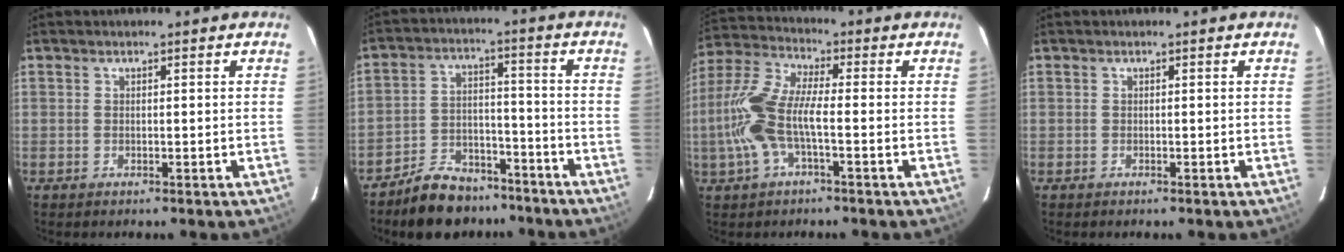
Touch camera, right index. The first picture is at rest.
{"total": 12.2, "force": [-9.8, 6.1, 3.9], "torque": [-0.093, 0.026, -0.144]}
{"total": 11.9, "force": [-2.4, 4.0, 11.0], "torque": [-0.246, 0.008, -0.051]}
{"total": 0.0}